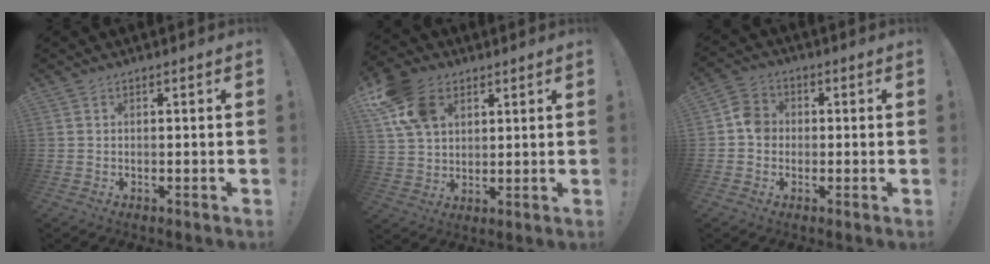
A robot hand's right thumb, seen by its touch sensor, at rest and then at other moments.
{"total": 14.2, "force": [6.9, 9.7, 7.8], "torque": [-0.144, -0.023, 0.135]}
{"total": 6.2, "force": [-0.8, 5.4, 2.9], "torque": [-0.037, 0.022, -0.012]}